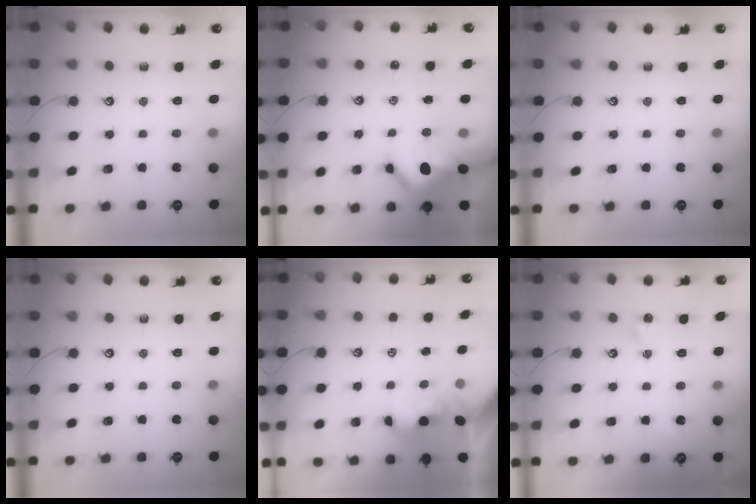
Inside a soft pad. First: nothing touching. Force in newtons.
{"total": 11.9, "press": 11.9, "slide": 1.3}
{"total": 0.0}
{"total": 0.0}
{"total": 1.6, "press": 1.5, "slide": 0.7}
{"total": 2.4, "press": 2.4, "slide": 0.4}